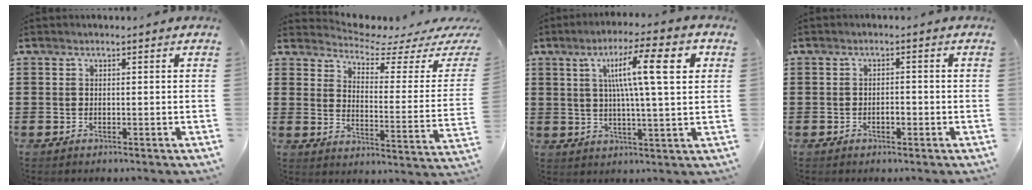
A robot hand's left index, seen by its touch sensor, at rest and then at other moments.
{"total": 4.4, "force": [4.1, 0.6, 1.5], "torque": [-0.049, -0.038, 0.065]}
{"total": 13.1, "force": [4.5, 2.1, 12.1], "torque": [-0.215, 0.009, 0.064]}
{"total": 1.4, "force": [-0.5, 0.6, 1.2], "torque": [-0.024, 0.000, -0.010]}